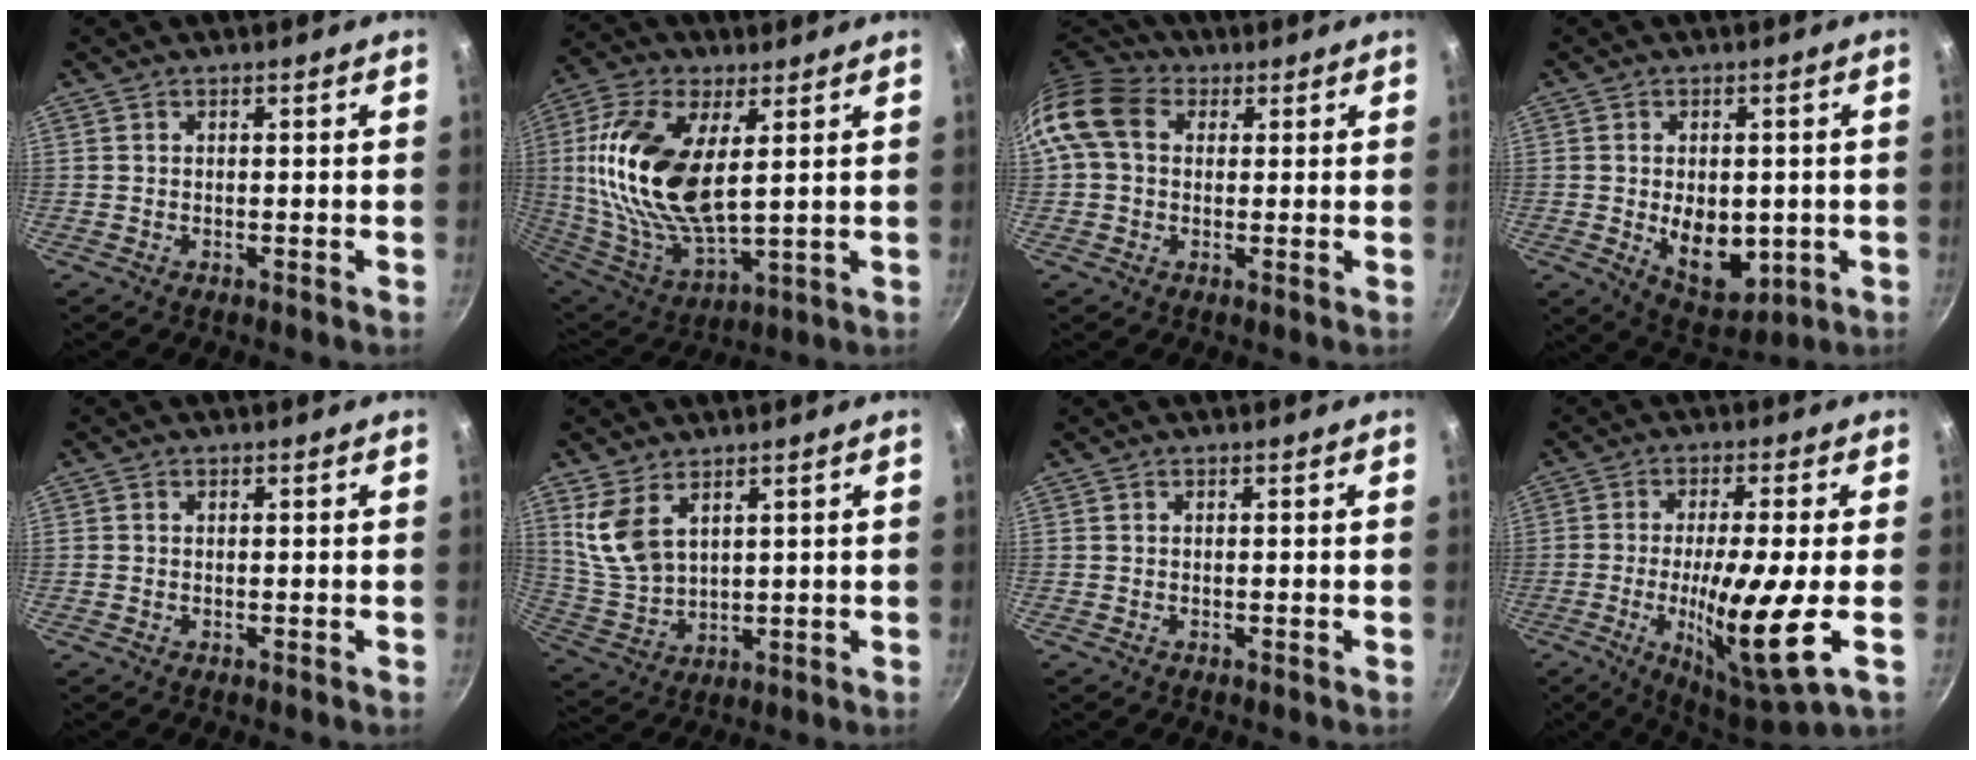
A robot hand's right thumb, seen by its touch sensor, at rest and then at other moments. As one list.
[{"total": 21.1, "force": [4.2, 10.3, 17.9], "torque": [-0.362, -0.020, 0.082]}, {"total": 11.4, "force": [2.5, 8.8, 6.9], "torque": [-0.120, 0.019, 0.028]}, {"total": 10.6, "force": [-1.2, 6.9, 7.9], "torque": [-0.086, -0.016, 0.002]}, {"total": 0.5, "force": [0.2, 0.5, 0.2], "torque": [-0.001, 0.003, 0.001]}, {"total": 8.7, "force": [4.4, 4.9, 5.7], "torque": [-0.107, -0.029, 0.104]}, {"total": 0.0}, {"total": 15.8, "force": [-3.2, 1.8, 15.4], "torque": [-0.269, -0.010, -0.052]}]